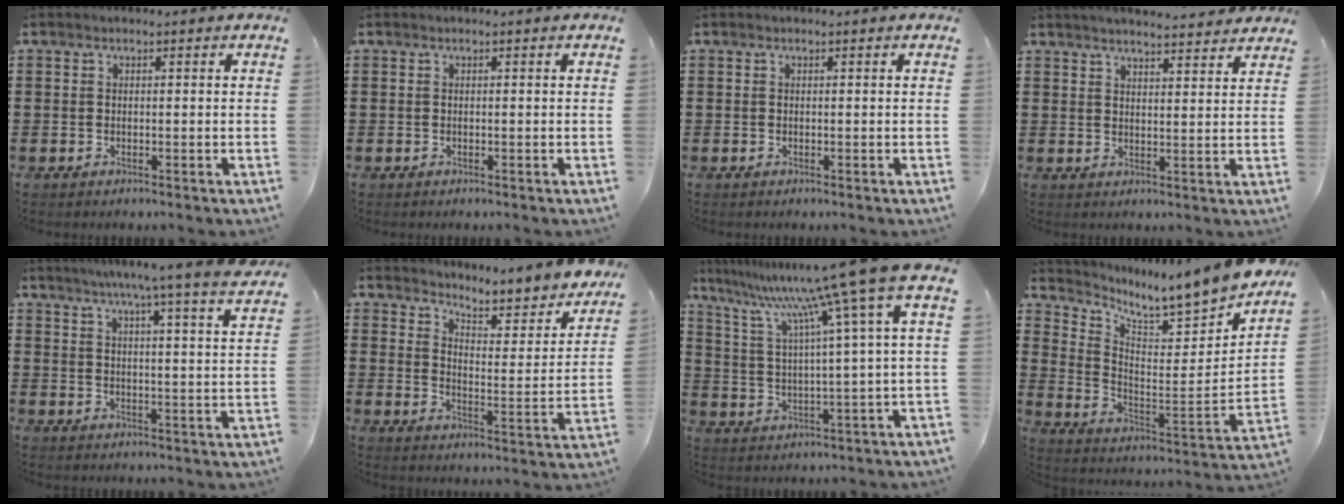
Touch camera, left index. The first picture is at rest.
{"total": 0.0}
{"total": 0.0}
{"total": 3.5, "force": [3.4, -0.3, 0.7], "torque": [-0.024, -0.017, 0.060]}
{"total": 6.2, "force": [5.3, -1.3, 3.0], "torque": [-0.077, -0.031, 0.086]}
{"total": 4.3, "force": [4.2, -0.4, 0.7], "torque": [-0.032, -0.050, 0.064]}
{"total": 12.9, "force": [8.8, -1.7, 9.3], "torque": [-0.207, -0.057, 0.130]}
{"total": 7.0, "force": [6.6, 0.2, 2.3], "torque": [-0.058, -0.073, 0.100]}